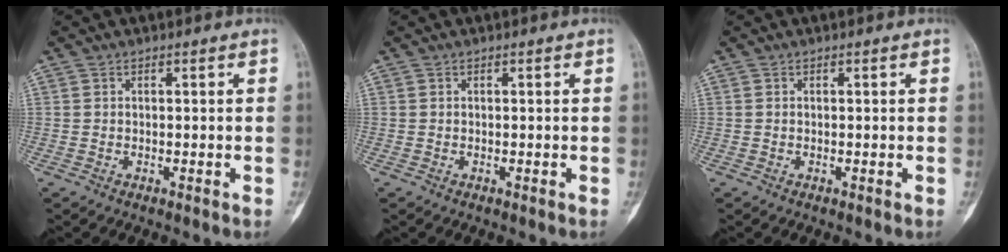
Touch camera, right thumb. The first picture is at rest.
{"total": 0.0}
{"total": 0.0}